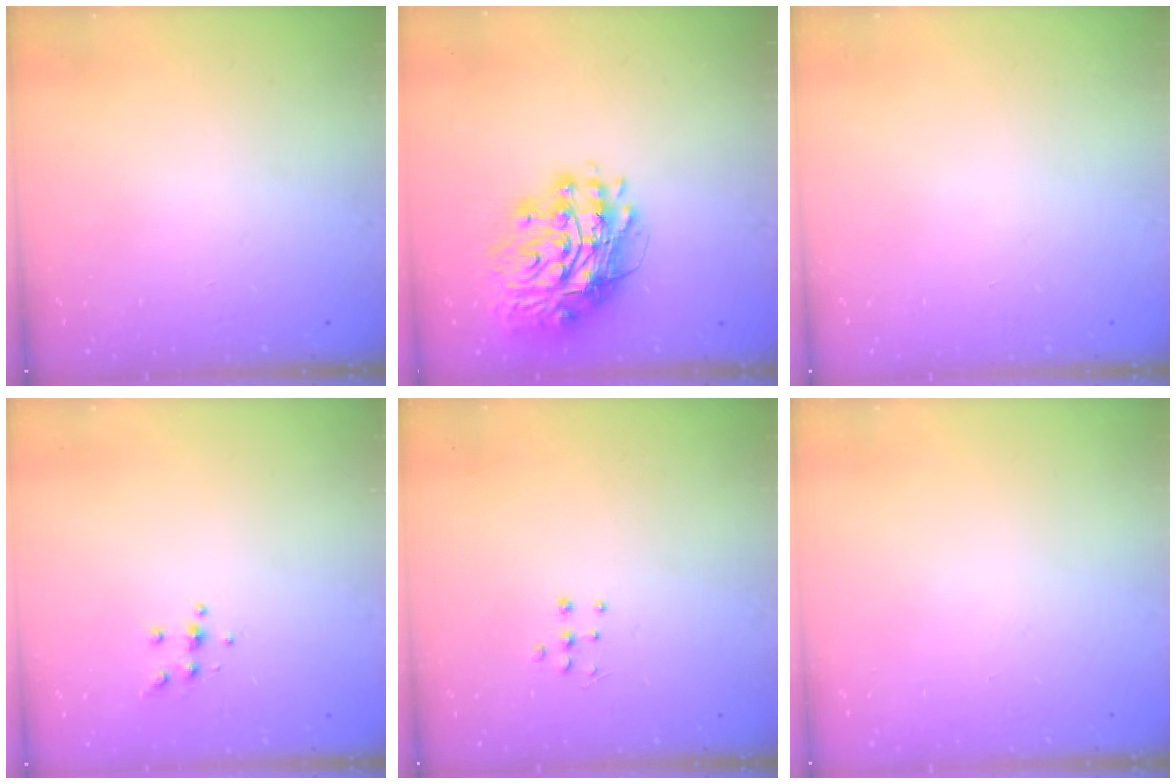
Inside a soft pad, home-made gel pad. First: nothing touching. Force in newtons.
{"total": 16.0, "press": 15.9, "slide": 2.1}
{"total": 0.0}
{"total": 4.2, "press": 4.2, "slide": 0.4}
{"total": 4.6, "press": 4.5, "slide": 0.7}
{"total": 0.0}